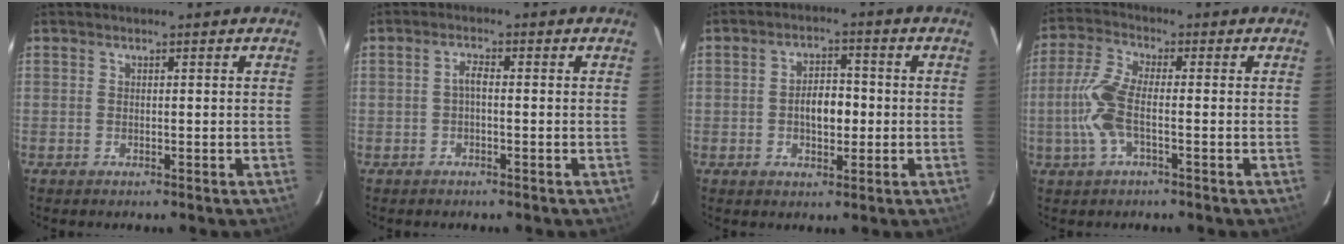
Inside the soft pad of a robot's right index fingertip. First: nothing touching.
{"total": 1.6, "force": [-0.5, 0.5, 1.5], "torque": [-0.030, 0.008, -0.011]}
{"total": 5.7, "force": [-0.7, 3.2, 4.6], "torque": [-0.083, 0.010, -0.009]}
{"total": 8.4, "force": [-1.8, 2.6, 7.7], "torque": [-0.177, 0.004, -0.038]}